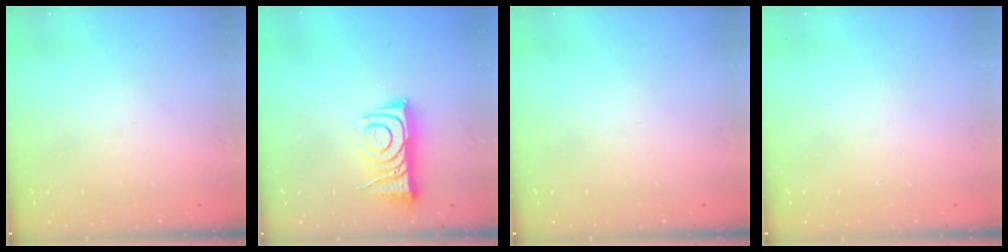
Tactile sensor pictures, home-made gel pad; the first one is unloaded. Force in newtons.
{"total": 11.2, "press": 11.2, "slide": 1.2}
{"total": 0.0}
{"total": 1.6, "press": 1.6, "slide": 0.1}